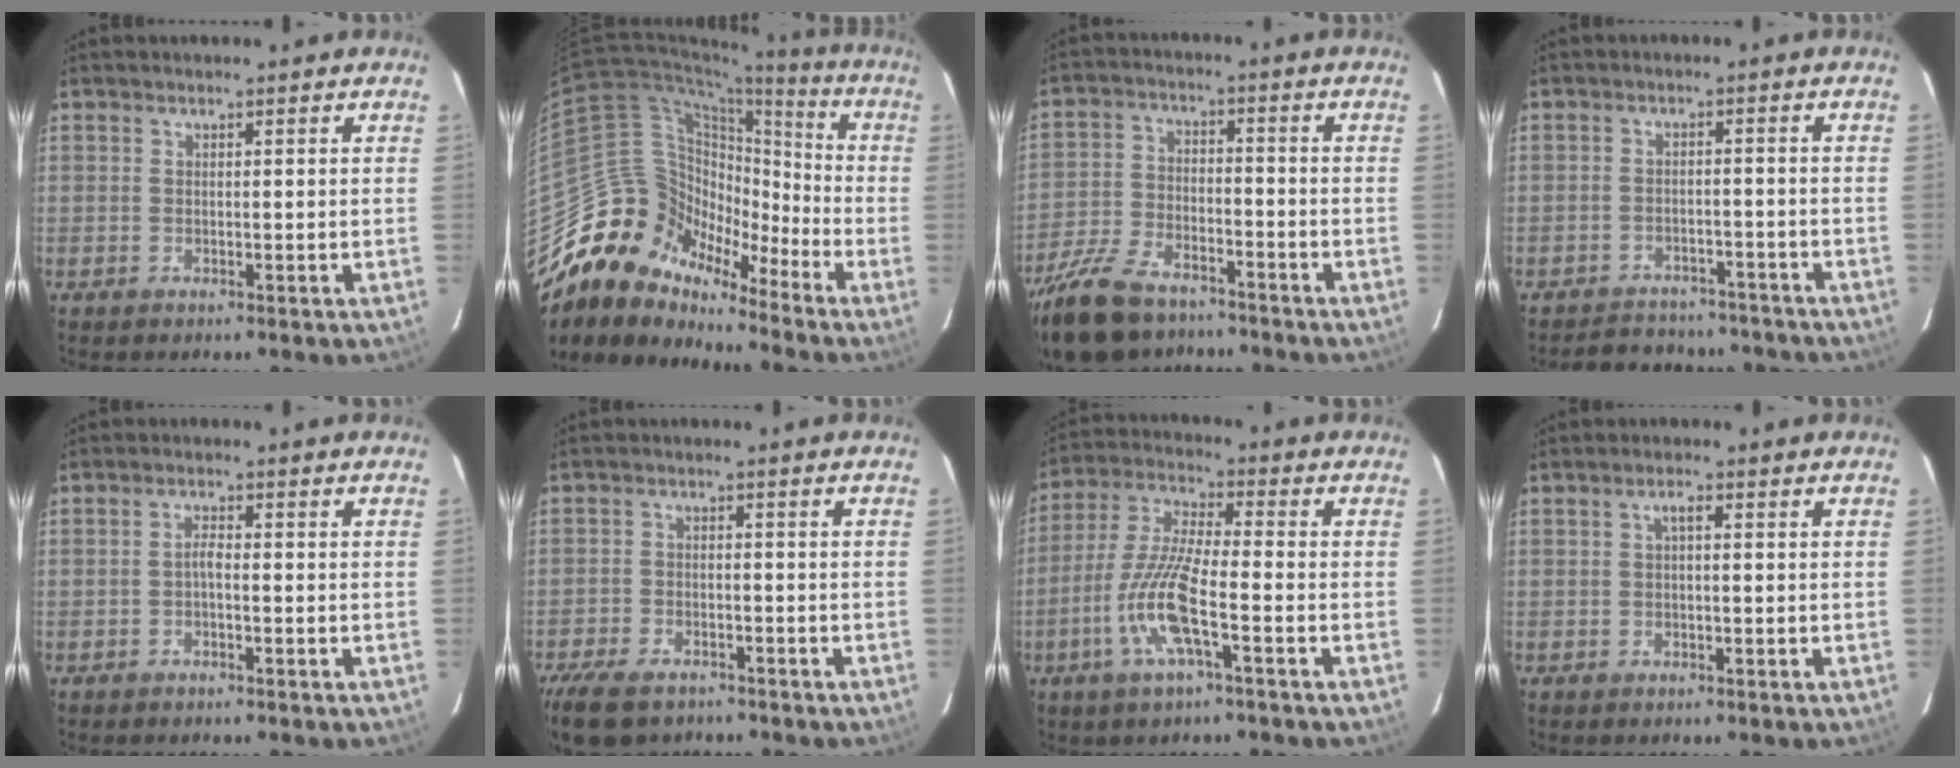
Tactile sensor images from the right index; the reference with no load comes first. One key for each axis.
{"total": 14.7, "fx": -12.1, "fy": 8.1, "fz": 2.4, "tx": -0.035, "ty": 0.057, "tz": -0.226}
{"total": 16.7, "fx": -12.9, "fy": 7.4, "fz": 7.7, "tx": -0.183, "ty": -0.016, "tz": -0.232}
{"total": 13.3, "fx": -11.6, "fy": 5.3, "fz": 3.6, "tx": -0.081, "ty": 0.016, "tz": -0.142}
{"total": 1.4, "fx": -0.7, "fy": 0.4, "fz": 1.2, "tx": -0.023, "ty": 0.006, "tz": -0.014}
{"total": 11.0, "fx": -8.2, "fy": 5.4, "fz": 4.9, "tx": -0.131, "ty": -0.017, "tz": -0.143}
{"total": 11.5, "fx": -4.4, "fy": 1.6, "fz": 10.5, "tx": -0.224, "ty": -0.002, "tz": -0.090}
{"total": 1.6, "fx": 0.3, "fy": 0.5, "fz": 1.5, "tx": -0.030, "ty": 0.008, "tz": 0.003}